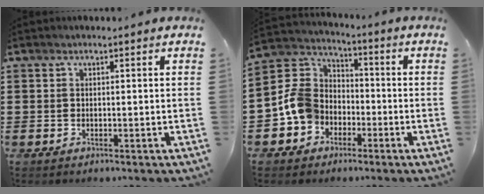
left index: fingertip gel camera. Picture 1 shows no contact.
{"total": 9.1, "force": [-2.6, 7.9, 3.8], "torque": [-0.130, 0.013, -0.058]}